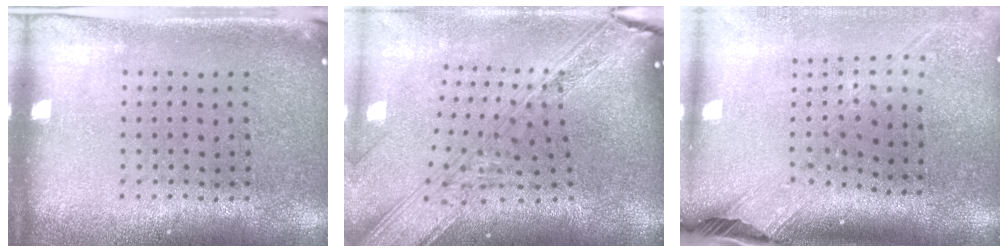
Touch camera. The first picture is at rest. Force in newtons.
{"total": 3.9, "press": 2.8, "slide": 2.7}
{"total": 2.6, "press": 1.9, "slide": 1.8}